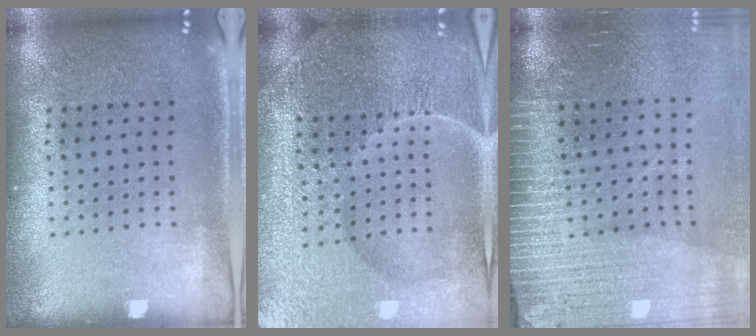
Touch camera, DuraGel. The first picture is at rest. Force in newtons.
{"total": 5.5, "press": 5.0, "slide": 2.1}
{"total": 3.7, "press": 3.2, "slide": 1.7}